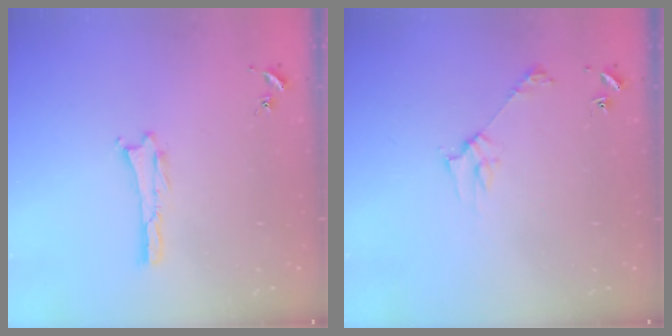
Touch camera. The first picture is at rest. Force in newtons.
{"total": 3.1, "press": 3.1, "slide": 0.3}